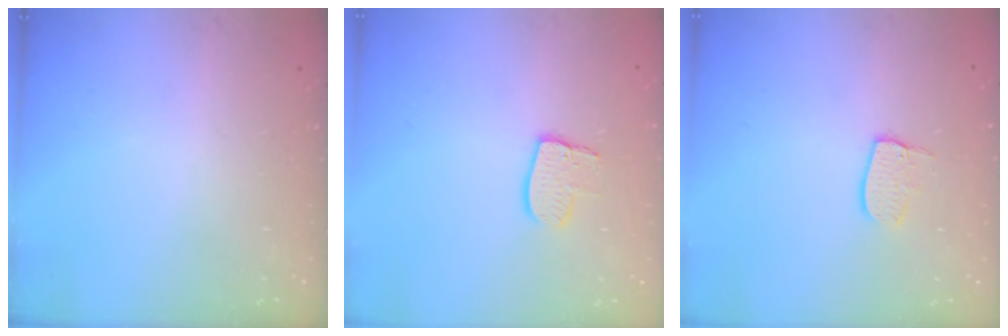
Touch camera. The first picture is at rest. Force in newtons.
{"total": 8.3, "press": 8.3, "slide": 0.7}
{"total": 7.2, "press": 7.2, "slide": 0.3}